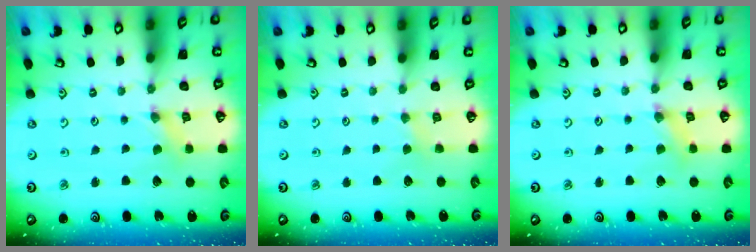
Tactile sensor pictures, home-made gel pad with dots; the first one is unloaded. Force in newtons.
{"total": 2.2, "press": 2.2, "slide": 0.3}
{"total": 2.0, "press": 2.0, "slide": 0.4}